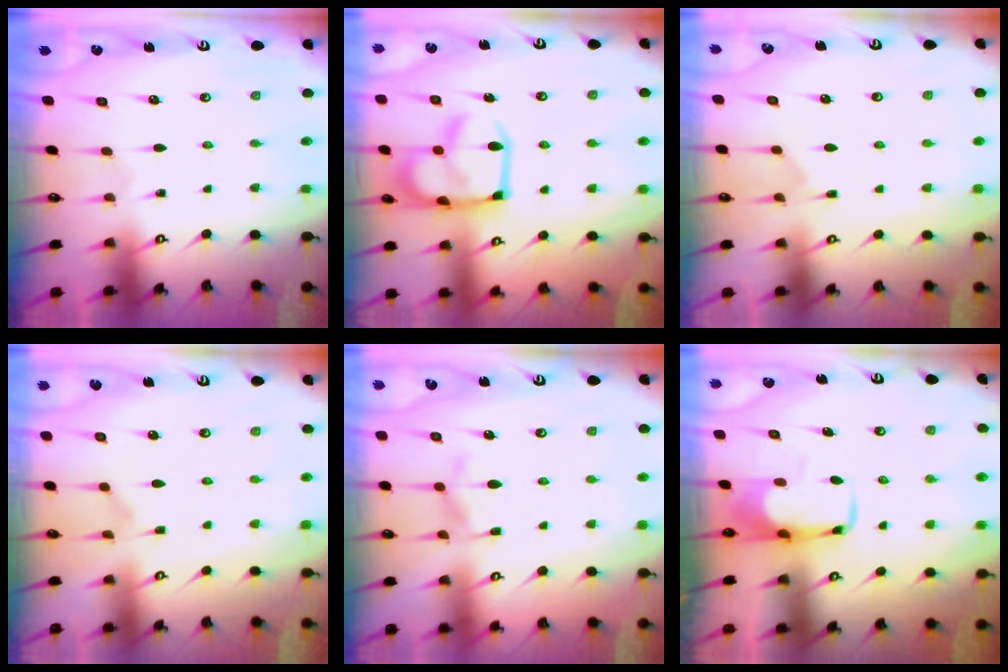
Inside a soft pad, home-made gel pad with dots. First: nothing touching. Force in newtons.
{"total": 13.9, "press": 13.9, "slide": 0.8}
{"total": 2.4, "press": 2.1, "slide": 1.1}
{"total": 1.7, "press": 1.2, "slide": 1.1}
{"total": 2.8, "press": 2.4, "slide": 1.4}
{"total": 1.5, "press": 1.5, "slide": 0.2}